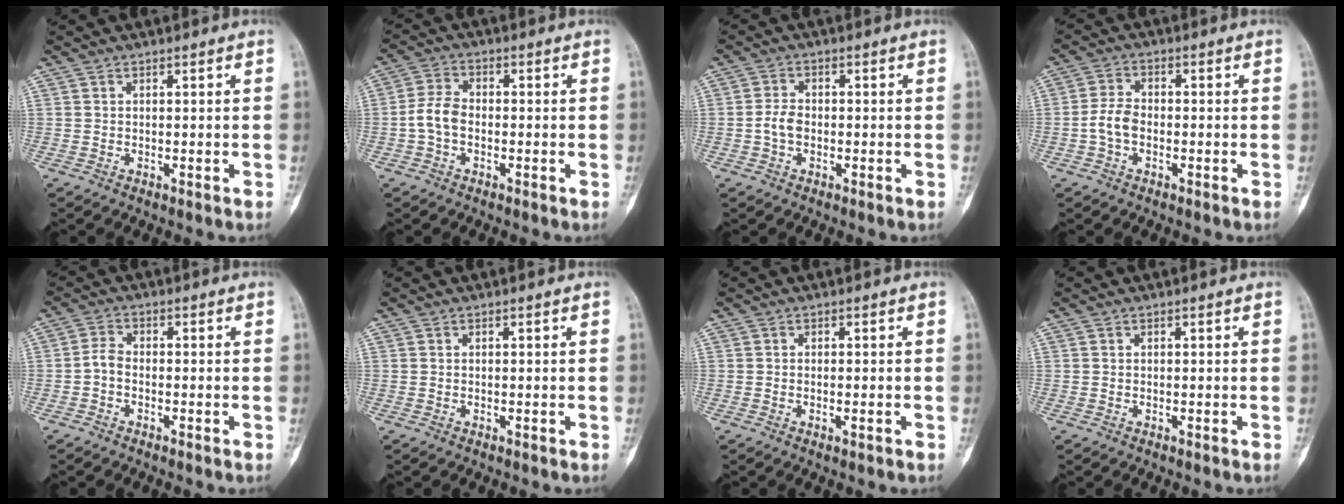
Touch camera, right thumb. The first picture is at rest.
{"total": 5.1, "force": [-1.2, 3.3, 3.6], "torque": [-0.074, 0.017, -0.031]}
{"total": 3.2, "force": [-0.7, 2.2, 2.3], "torque": [-0.043, 0.010, -0.019]}
{"total": 4.6, "force": [-1.3, 2.9, 3.3], "torque": [-0.067, 0.015, -0.030]}
{"total": 2.6, "force": [-1.0, 1.6, 1.8], "torque": [-0.036, 0.012, -0.028]}
{"total": 0.0}
{"total": 1.2, "force": [-0.4, 0.3, 1.1], "torque": [-0.017, 0.004, -0.004]}
{"total": 0.0}